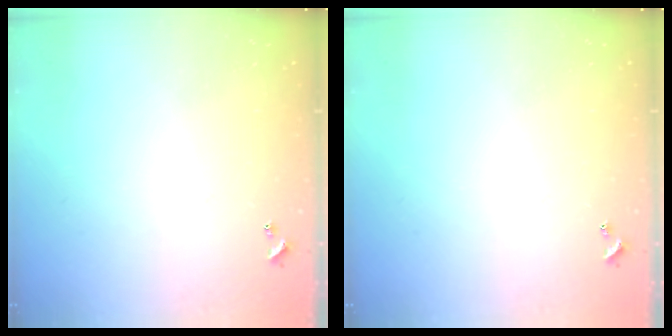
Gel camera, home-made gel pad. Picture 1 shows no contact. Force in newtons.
{"total": 0.0}